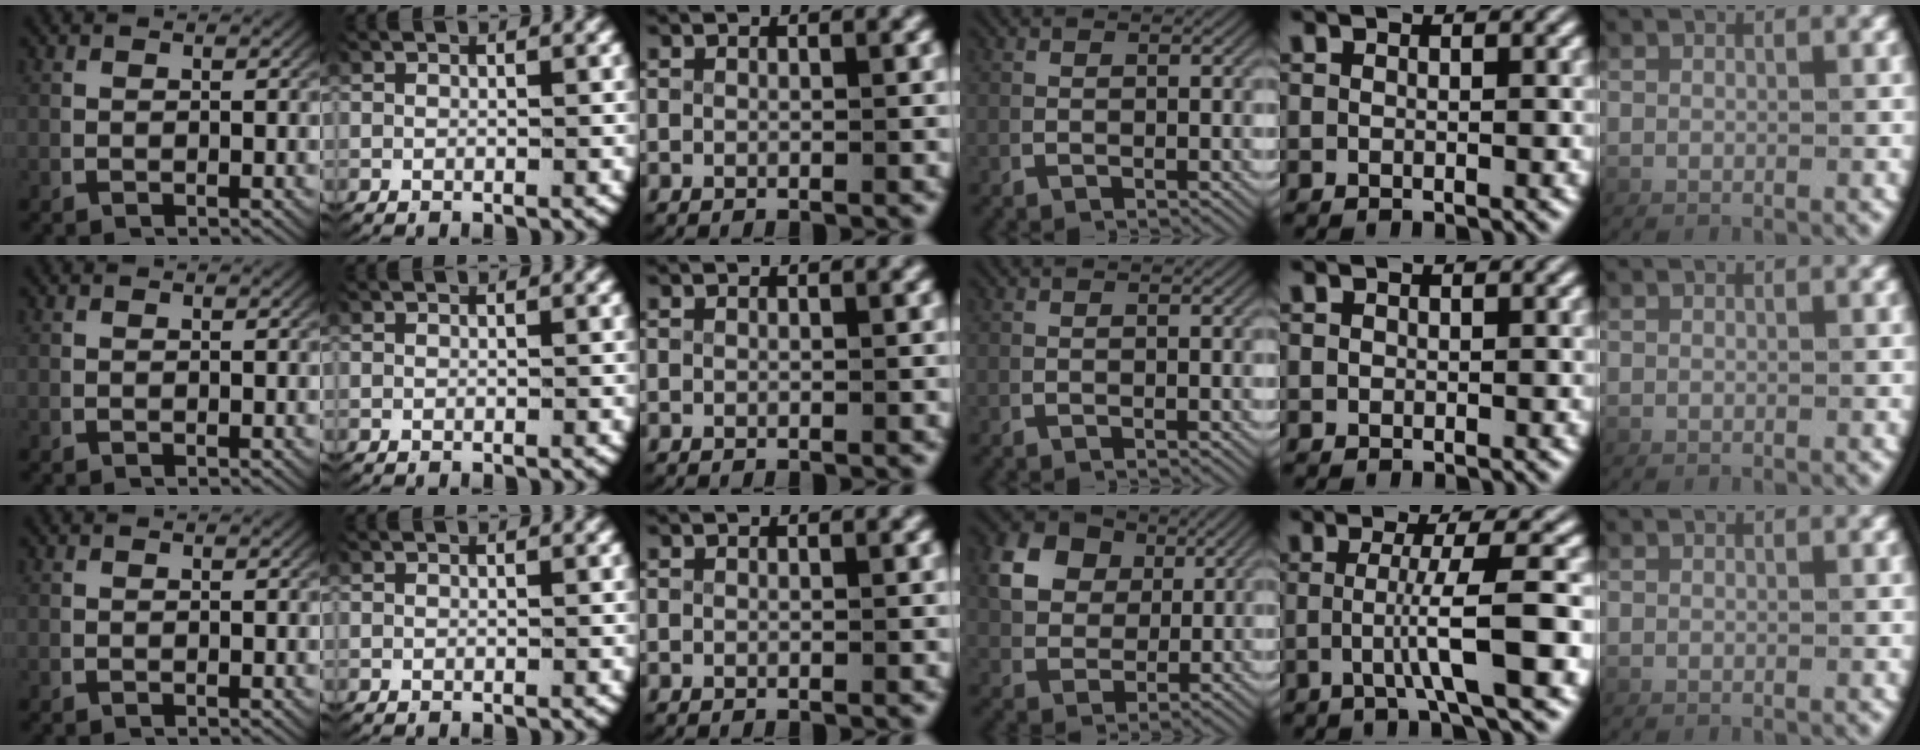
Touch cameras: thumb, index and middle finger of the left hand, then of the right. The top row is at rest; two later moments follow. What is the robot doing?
{"motion": "grasp_and_lifting", "object": "card"}